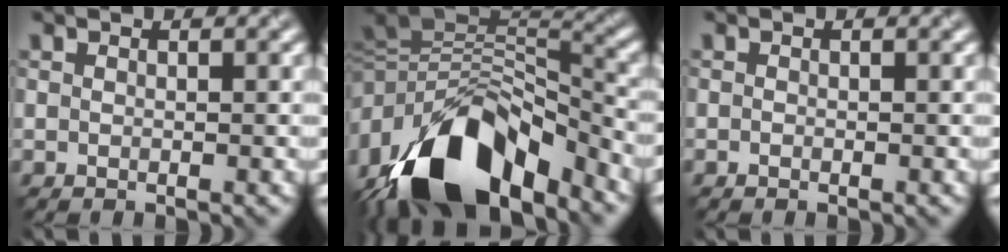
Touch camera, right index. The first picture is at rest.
{"total": 14.5, "force": [-7.7, 7.4, 9.8], "torque": [-0.194, 0.006, -0.134]}
{"total": 0.0}